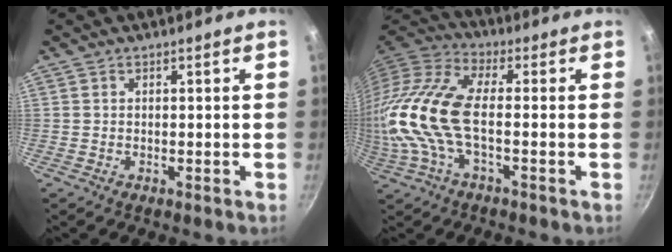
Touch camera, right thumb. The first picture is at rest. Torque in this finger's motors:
{"motor_torque": [-0.21, 1.50, 2.22, -0.55, 0.68]}